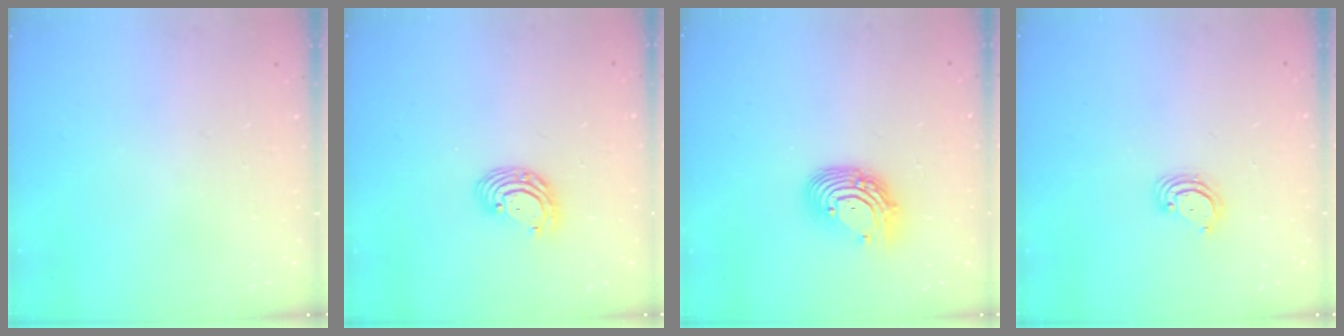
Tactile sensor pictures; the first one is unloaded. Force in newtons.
{"total": 7.2, "press": 7.1, "slide": 1.6}
{"total": 11.5, "press": 11.5, "slide": 1.1}
{"total": 3.0, "press": 2.9, "slide": 0.3}